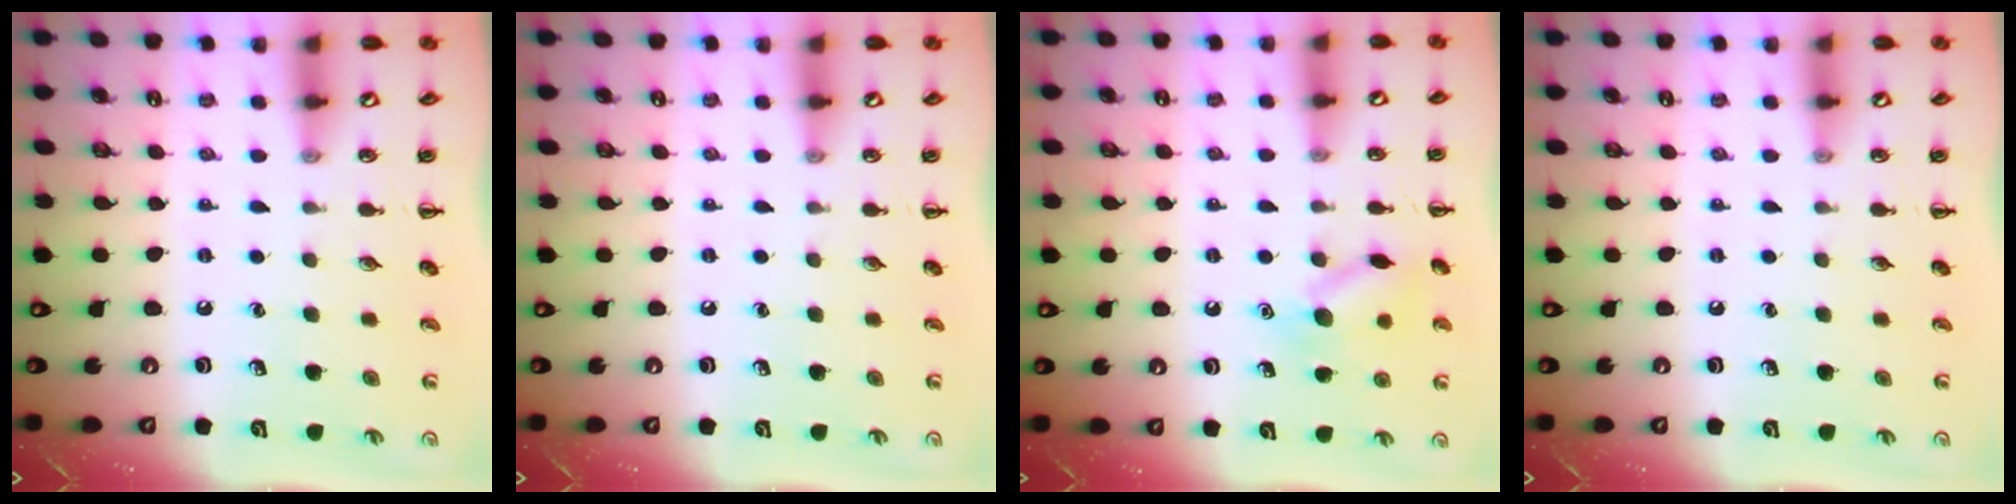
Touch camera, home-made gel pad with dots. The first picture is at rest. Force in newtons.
{"total": 0.0}
{"total": 10.4, "press": 10.4, "slide": 0.5}
{"total": 0.0}